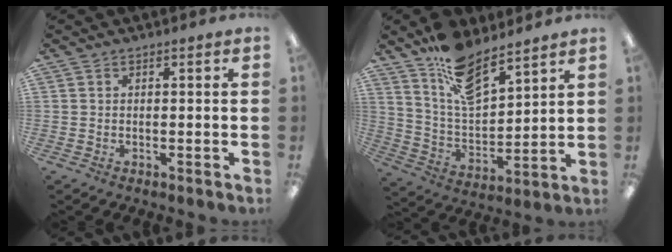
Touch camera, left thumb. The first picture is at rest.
{"total": 13.6, "force": [10.5, 5.3, 6.9], "torque": [-0.131, -0.061, 0.193]}